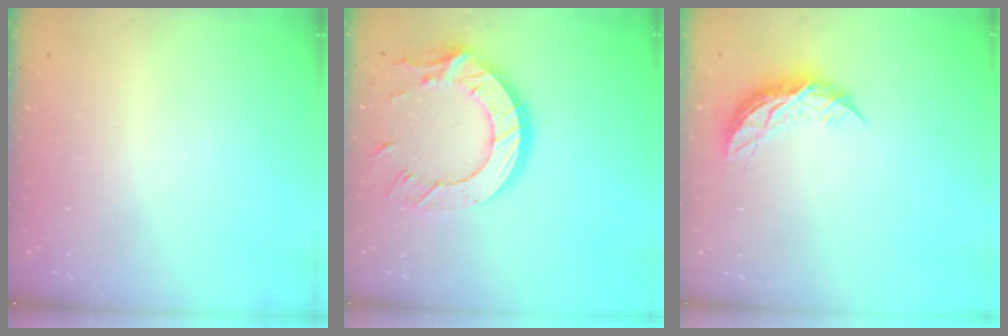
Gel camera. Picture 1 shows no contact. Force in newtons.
{"total": 15.9, "press": 15.9, "slide": 1.0}
{"total": 8.8, "press": 8.8, "slide": 0.5}